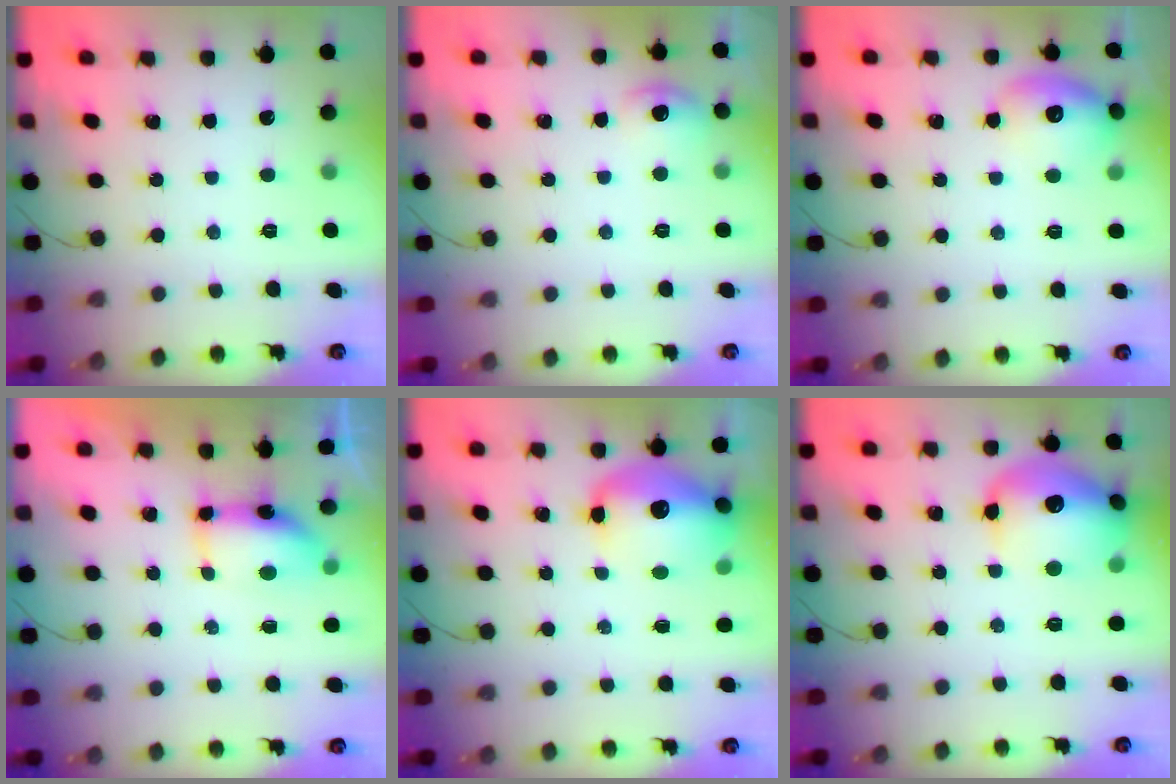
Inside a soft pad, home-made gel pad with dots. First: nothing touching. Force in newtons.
{"total": 6.3, "press": 6.1, "slide": 1.7}
{"total": 13.5, "press": 13.4, "slide": 1.1}
{"total": 6.7, "press": 6.6, "slide": 0.5}
{"total": 13.8, "press": 13.4, "slide": 3.1}
{"total": 18.0, "press": 17.9, "slide": 1.8}